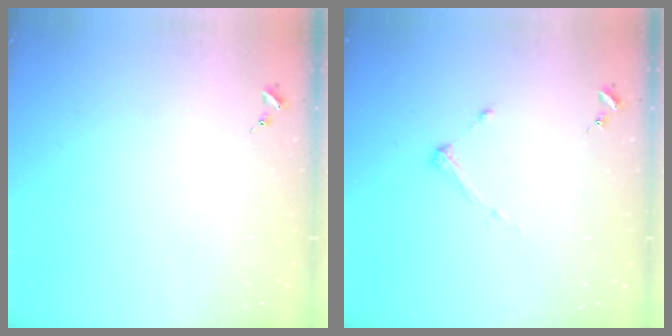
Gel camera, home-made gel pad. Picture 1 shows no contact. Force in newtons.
{"total": 3.4, "press": 3.4, "slide": 0.4}